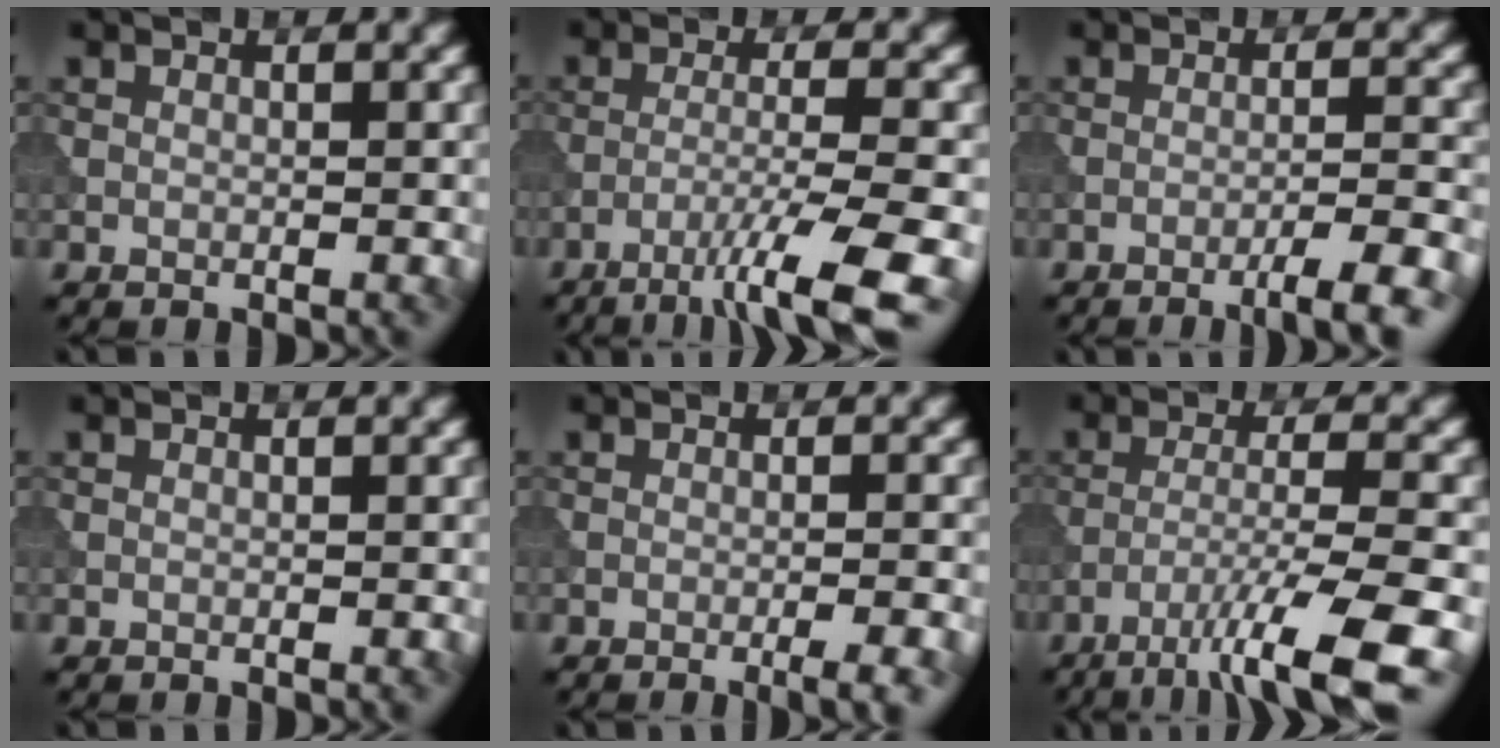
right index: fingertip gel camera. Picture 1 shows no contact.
{"total": 7.0, "force": [-4.7, 0.7, 5.2], "torque": [-0.086, 0.003, -0.076]}
{"total": 4.0, "force": [-2.5, 0.4, 3.0], "torque": [-0.052, 0.004, -0.038]}
{"total": 0.0}
{"total": 4.1, "force": [-2.4, 1.4, 3.0], "torque": [-0.029, 0.007, -0.023]}
{"total": 8.3, "force": [-5.5, 1.1, 6.1], "torque": [-0.101, 0.003, -0.091]}